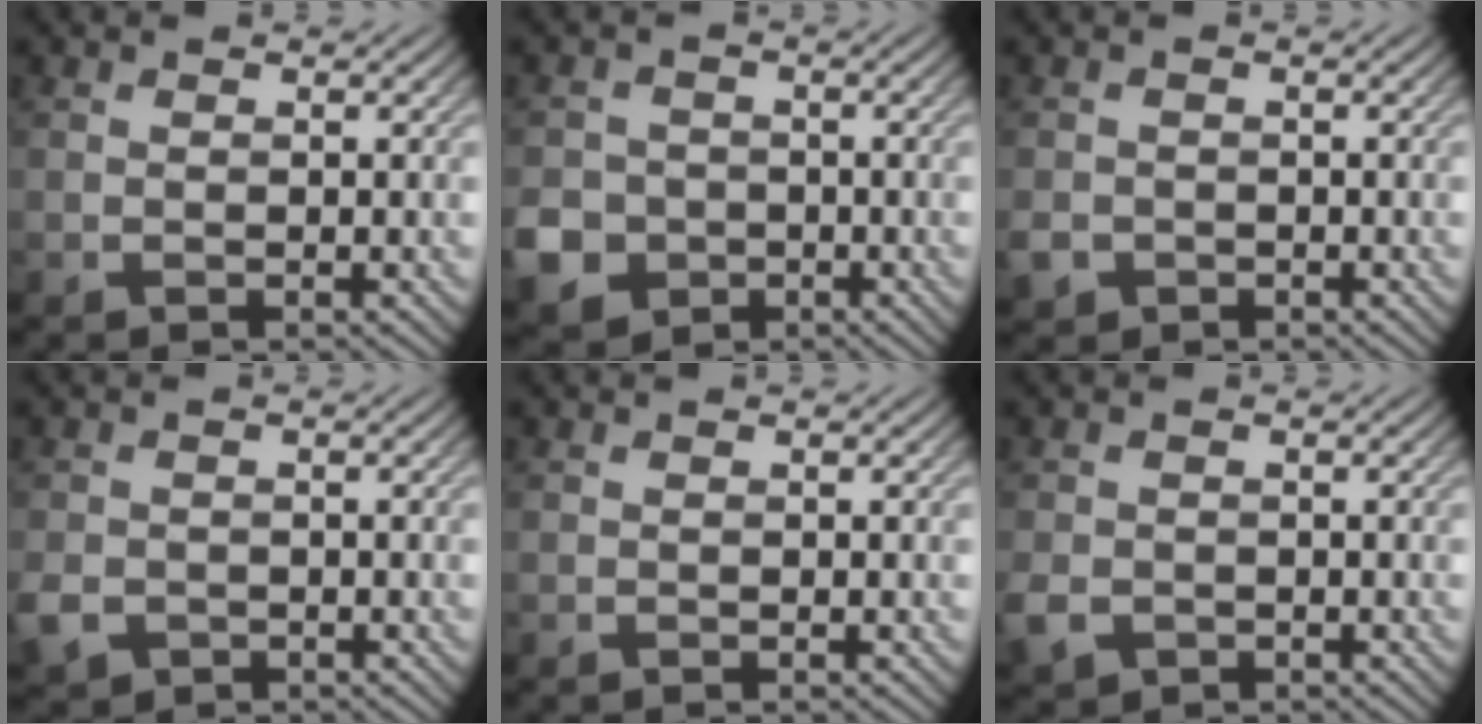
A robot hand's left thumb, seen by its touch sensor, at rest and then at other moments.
{"total": 6.4, "force": [-2.5, 5.5, 2.0], "torque": [-0.058, -0.018, -0.063]}
{"total": 2.3, "force": [-1.2, 1.9, 0.8], "torque": [-0.022, -0.010, -0.028]}
{"total": 3.6, "force": [-1.6, 2.8, 1.6], "torque": [-0.043, -0.012, -0.035]}
{"total": 0.0}
{"total": 3.2, "force": [-1.4, 2.5, 1.5], "torque": [-0.042, -0.014, -0.031]}